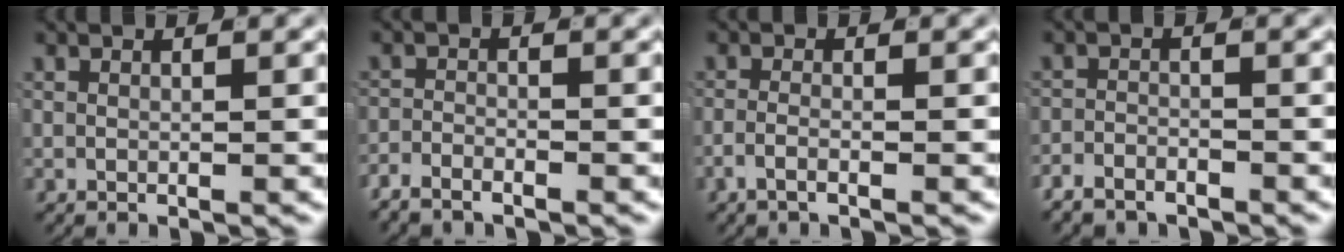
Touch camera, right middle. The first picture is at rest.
{"total": 2.6, "force": [-2.3, 0.9, 0.7], "torque": [-0.010, -0.003, -0.046]}
{"total": 1.8, "force": [-1.4, 0.3, 1.2], "torque": [-0.033, -0.007, -0.024]}
{"total": 2.8, "force": [-2.6, 1.1, 0.4], "torque": [-0.002, -0.004, -0.047]}